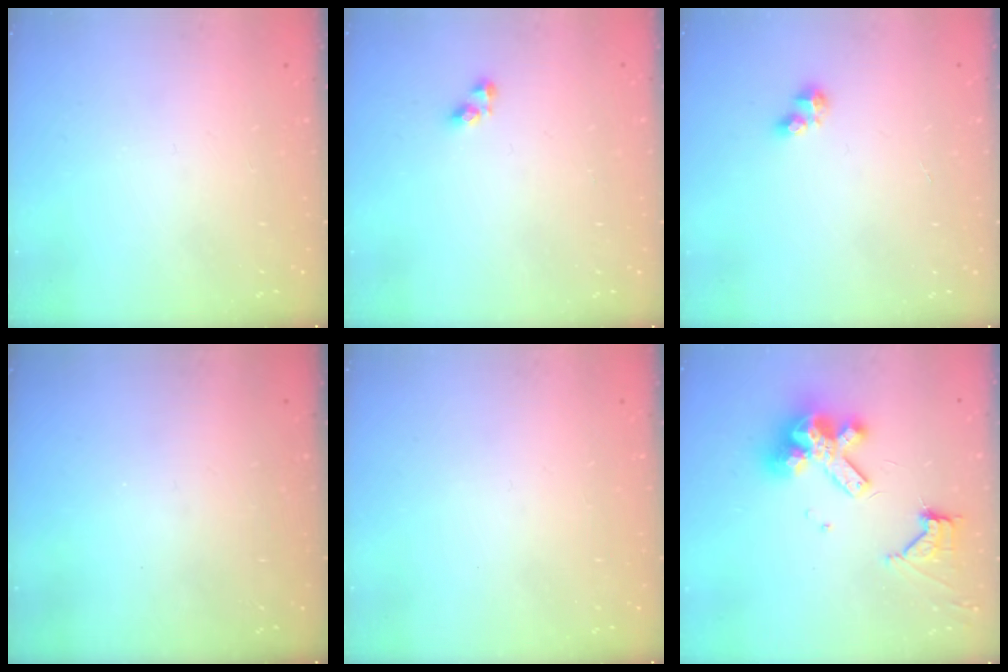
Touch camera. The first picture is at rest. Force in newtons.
{"total": 4.0, "press": 4.0, "slide": 0.2}
{"total": 3.5, "press": 3.5, "slide": 0.4}
{"total": 0.0}
{"total": 0.0}
{"total": 13.2, "press": 13.1, "slide": 1.7}